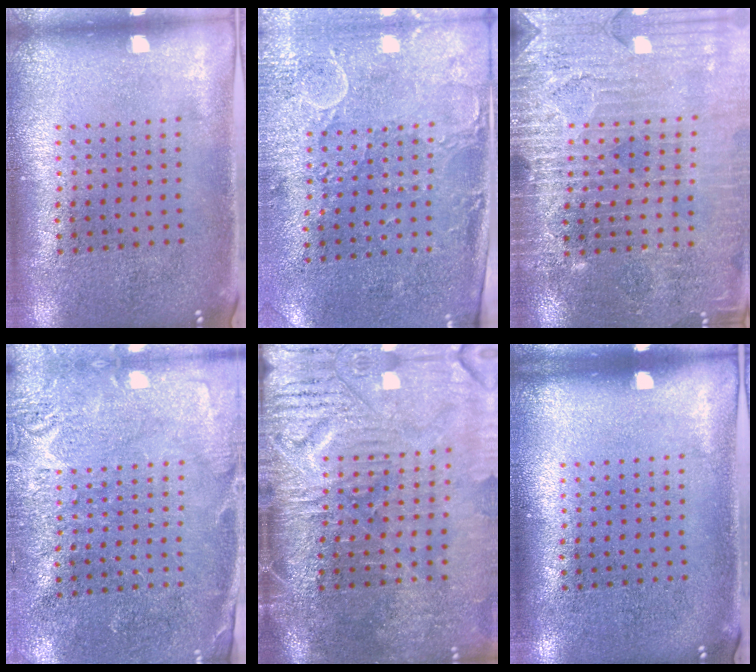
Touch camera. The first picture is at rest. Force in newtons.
{"total": 2.9, "press": 2.4, "slide": 1.7}
{"total": 3.4, "press": 3.4, "slide": 0.1}
{"total": 2.7, "press": 2.7, "slide": 0.4}
{"total": 4.8, "press": 4.1, "slide": 2.6}
{"total": 0.0}